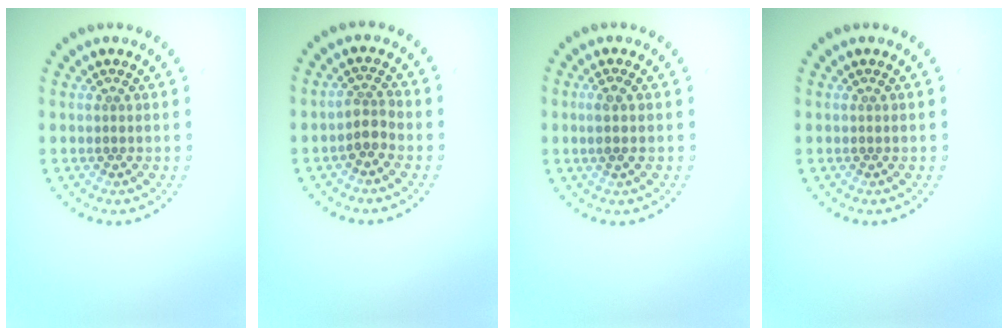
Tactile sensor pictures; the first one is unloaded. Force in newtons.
{"total": 1.9, "press": 1.4, "slide": 1.2}
{"total": 1.5, "press": 1.3, "slide": 0.8}
{"total": 0.0}